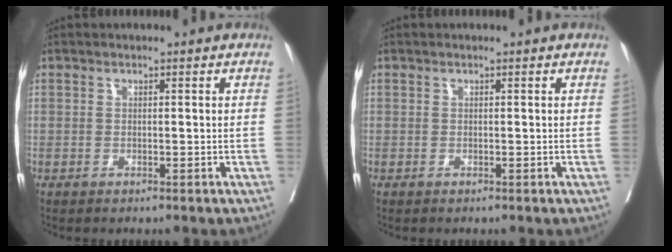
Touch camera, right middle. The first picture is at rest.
{"total": 0.0}